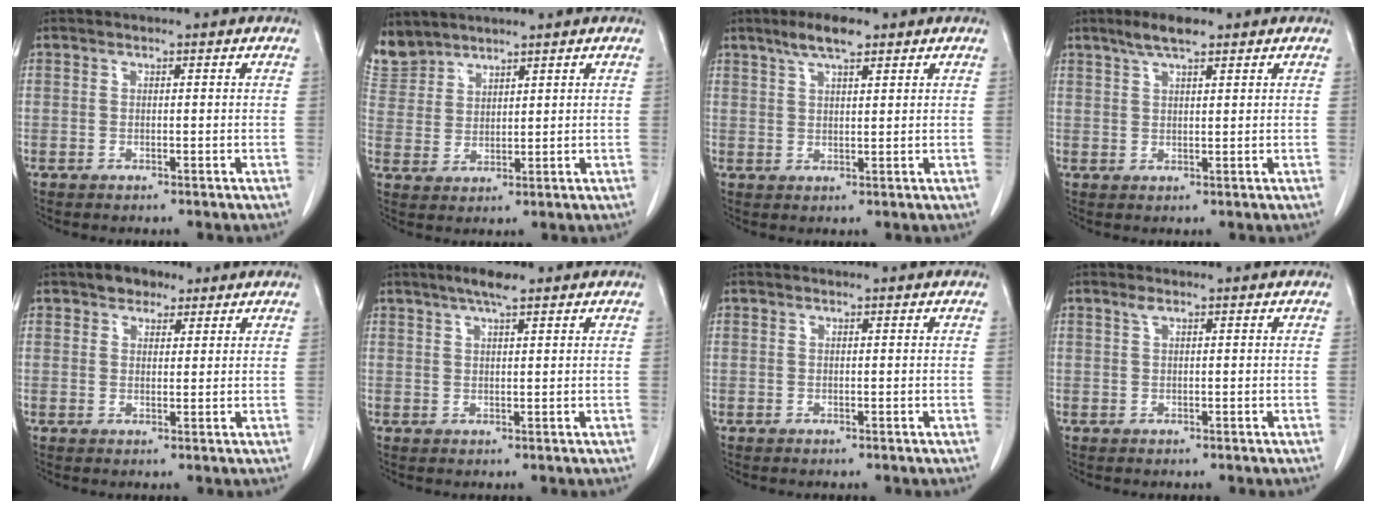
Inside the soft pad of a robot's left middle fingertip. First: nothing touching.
{"total": 6.2, "force": [5.8, 2.3, 0.1], "torque": [-0.006, 0.005, 0.129]}
{"total": 4.9, "force": [3.4, 1.0, 3.4], "torque": [-0.067, 0.008, 0.062]}
{"total": 4.2, "force": [3.0, 0.8, 2.8], "torque": [-0.056, 0.008, 0.056]}
{"total": 3.5, "force": [2.4, 2.1, 1.4], "torque": [-0.022, 0.009, 0.038]}
{"total": 3.7, "force": [2.7, 0.5, 2.6], "torque": [-0.051, 0.006, 0.047]}
{"total": 0.0}
{"total": 0.8, "force": [0.5, 0.1, 0.6], "torque": [-0.016, 0.006, 0.011]}